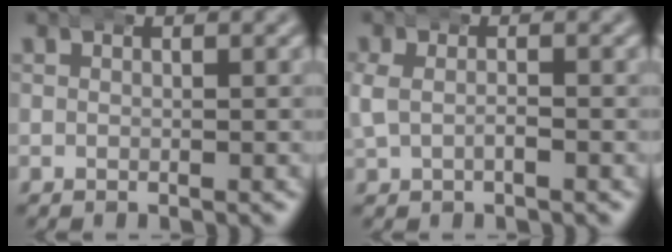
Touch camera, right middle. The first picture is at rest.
{"total": 2.9, "force": [0.2, 2.1, 1.9], "torque": [-0.047, 0.004, 0.006]}